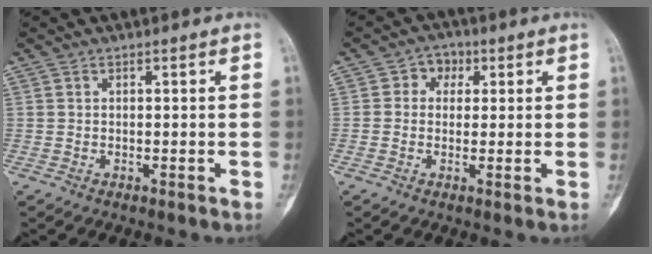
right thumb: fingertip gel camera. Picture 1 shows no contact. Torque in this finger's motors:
{"motor_torque": [0.11, 0.07, 0.08, -0.02, 0.04]}